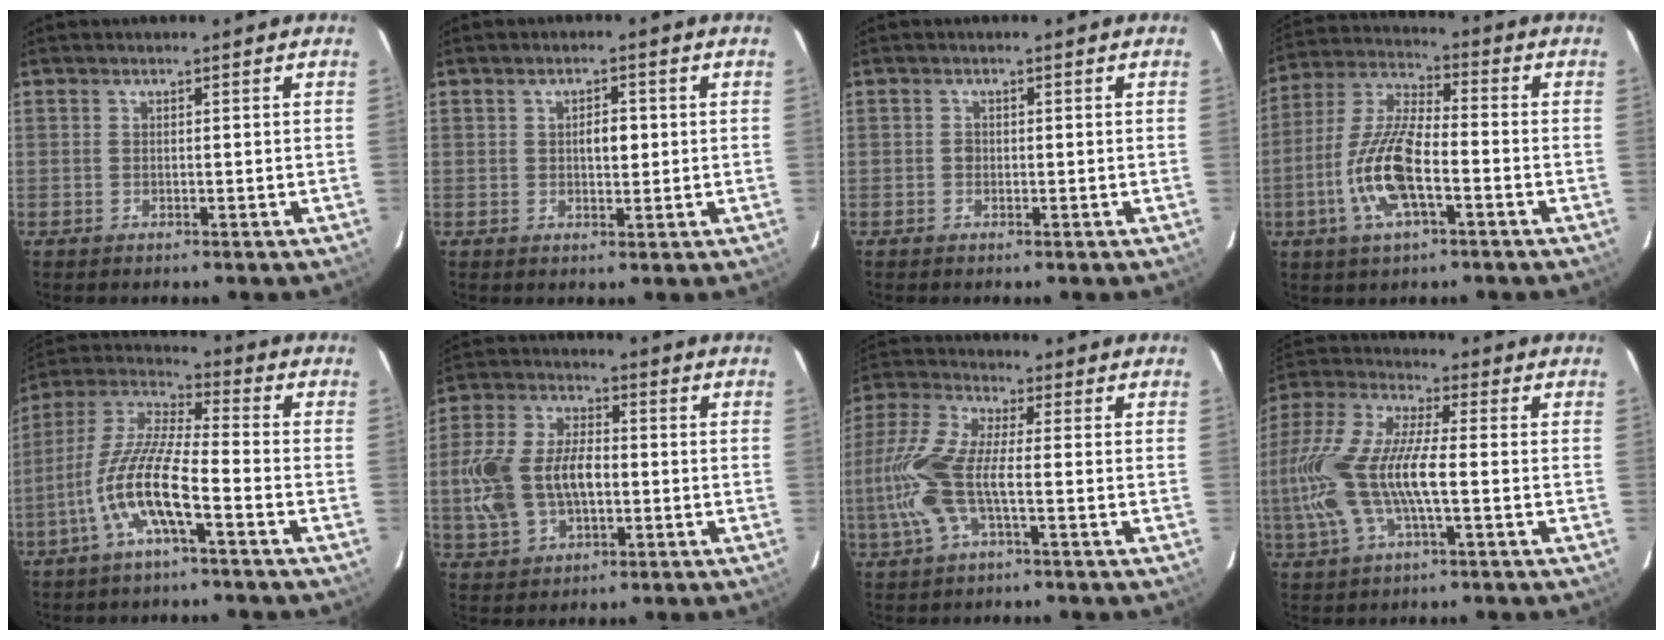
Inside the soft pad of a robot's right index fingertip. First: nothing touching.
{"total": 3.1, "force": [0.4, 1.7, 2.5], "torque": [-0.039, 0.006, 0.006]}
{"total": 0.8, "force": [-0.2, 0.7, 0.2], "torque": [-0.002, 0.002, -0.005]}
{"total": 13.7, "force": [-4.6, 4.6, 12.1], "torque": [-0.257, -0.002, -0.092]}
{"total": 12.2, "force": [-5.2, 2.0, 10.9], "torque": [-0.224, -0.001, -0.105]}
{"total": 14.3, "force": [-1.5, 9.0, 11.0], "torque": [-0.241, 0.012, -0.021]}
{"total": 12.3, "force": [-2.4, 3.6, 11.5], "torque": [-0.256, 0.001, -0.050]}
{"total": 18.1, "force": [-2.3, 5.4, 17.1], "torque": [-0.345, -0.003, -0.049]}